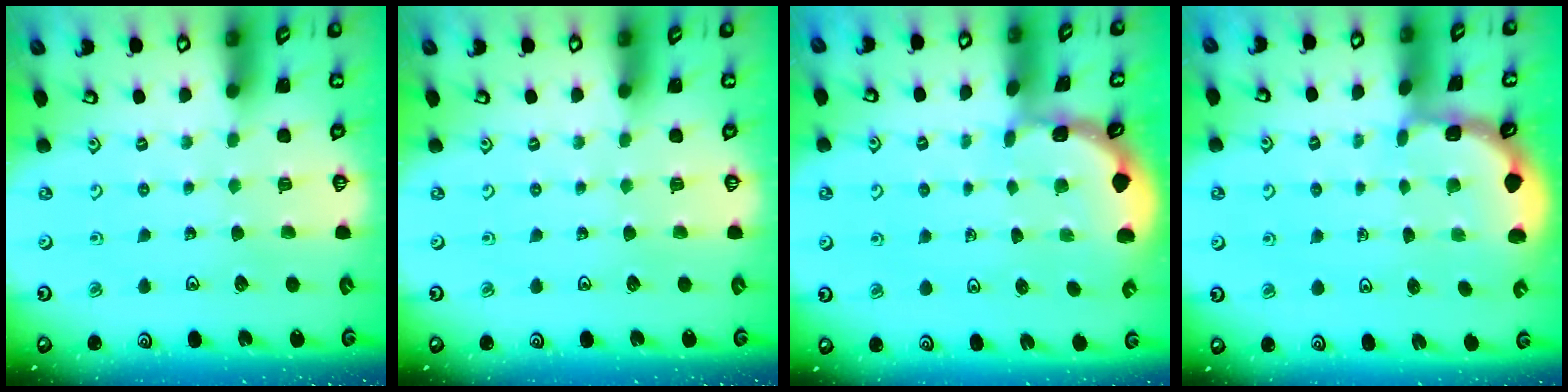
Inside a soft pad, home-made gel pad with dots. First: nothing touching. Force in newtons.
{"total": 0.0}
{"total": 1.1, "press": 1.1, "slide": 0.1}
{"total": 2.0, "press": 2.0, "slide": 0.3}